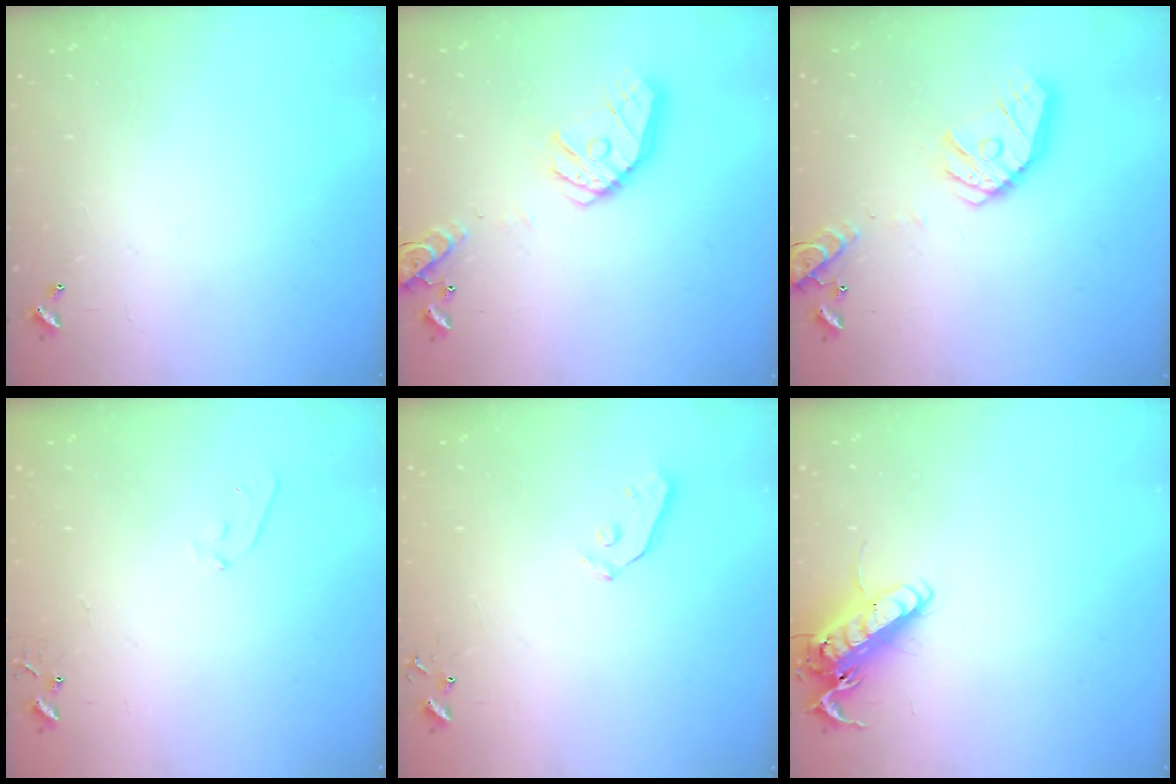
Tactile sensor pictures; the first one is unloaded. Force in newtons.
{"total": 16.9, "press": 16.7, "slide": 3.0}
{"total": 16.9, "press": 16.7, "slide": 3.0}
{"total": 5.2, "press": 5.2, "slide": 0.5}
{"total": 3.7, "press": 3.6, "slide": 0.8}
{"total": 15.0, "press": 14.7, "slide": 2.5}